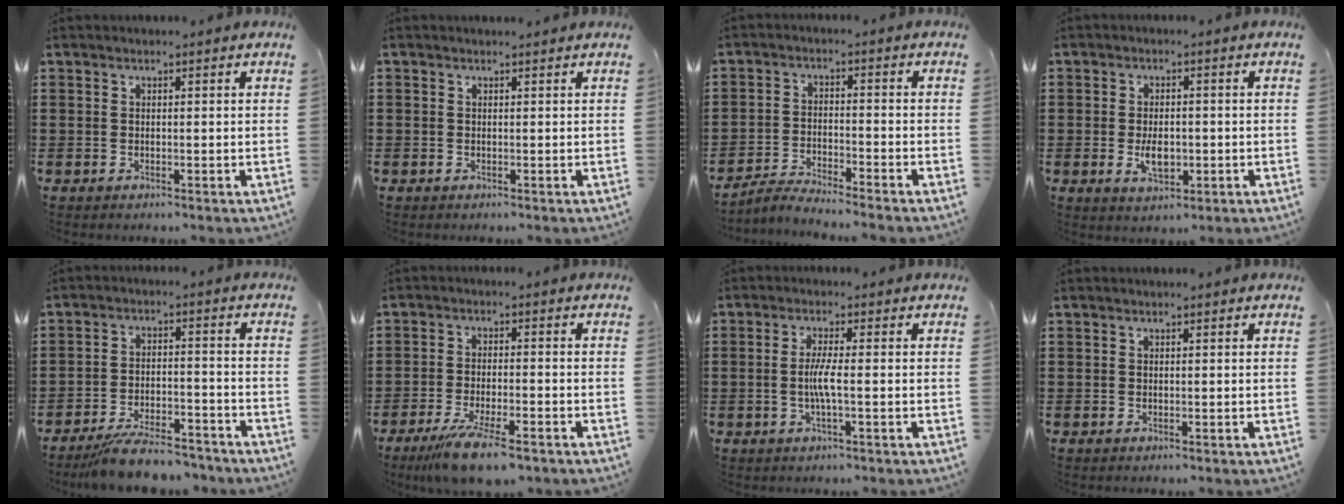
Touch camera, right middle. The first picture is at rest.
{"total": 0.6, "force": [0.3, 0.5, -0.1], "torque": [-0.001, 0.001, 0.007]}
{"total": 3.5, "force": [-3.4, -0.3, 0.8], "torque": [-0.025, -0.003, -0.071]}
{"total": 3.9, "force": [-0.8, 2.1, 3.2], "torque": [-0.051, -0.010, -0.018]}
{"total": 7.0, "force": [-6.4, 0.8, 2.7], "torque": [-0.059, -0.003, -0.122]}
{"total": 8.0, "force": [-5.5, 1.3, 5.6], "torque": [-0.121, -0.016, -0.099]}
{"total": 3.4, "force": [-0.5, 0.1, 3.4], "torque": [-0.071, -0.010, -0.013]}
{"total": 0.0}